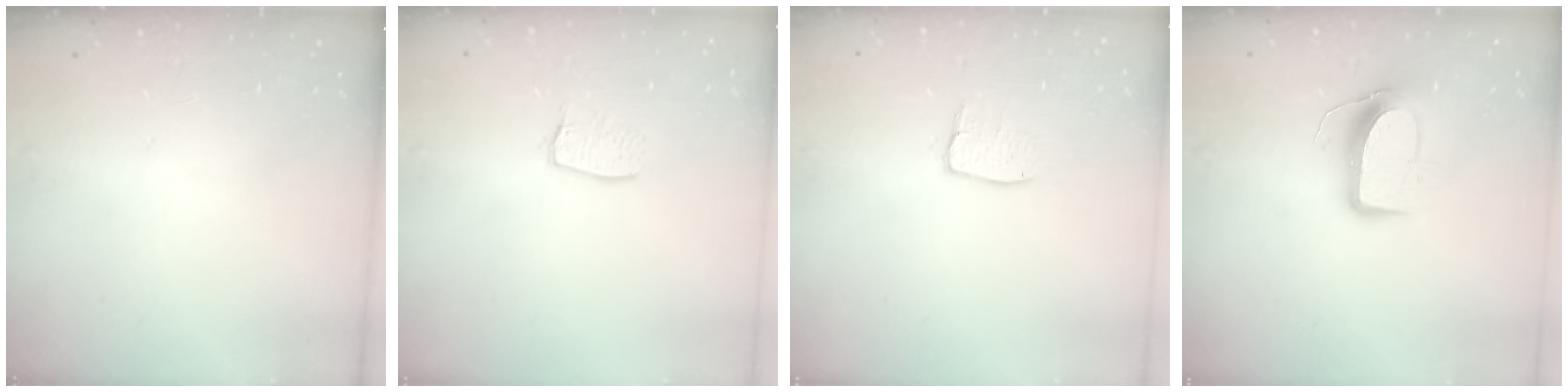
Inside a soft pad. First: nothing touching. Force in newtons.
{"total": 6.4, "press": 6.4, "slide": 0.1}
{"total": 6.3, "press": 6.3, "slide": 0.2}
{"total": 10.0, "press": 10.0, "slide": 0.5}